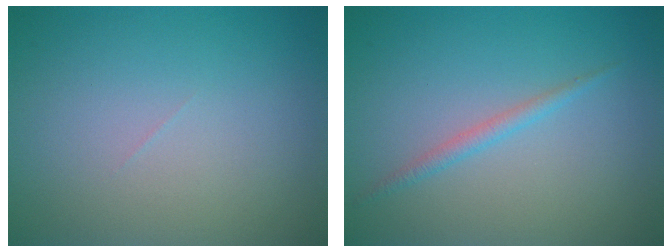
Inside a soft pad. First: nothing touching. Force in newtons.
{"total": 1.2, "press": 1.2, "slide": 0.1}